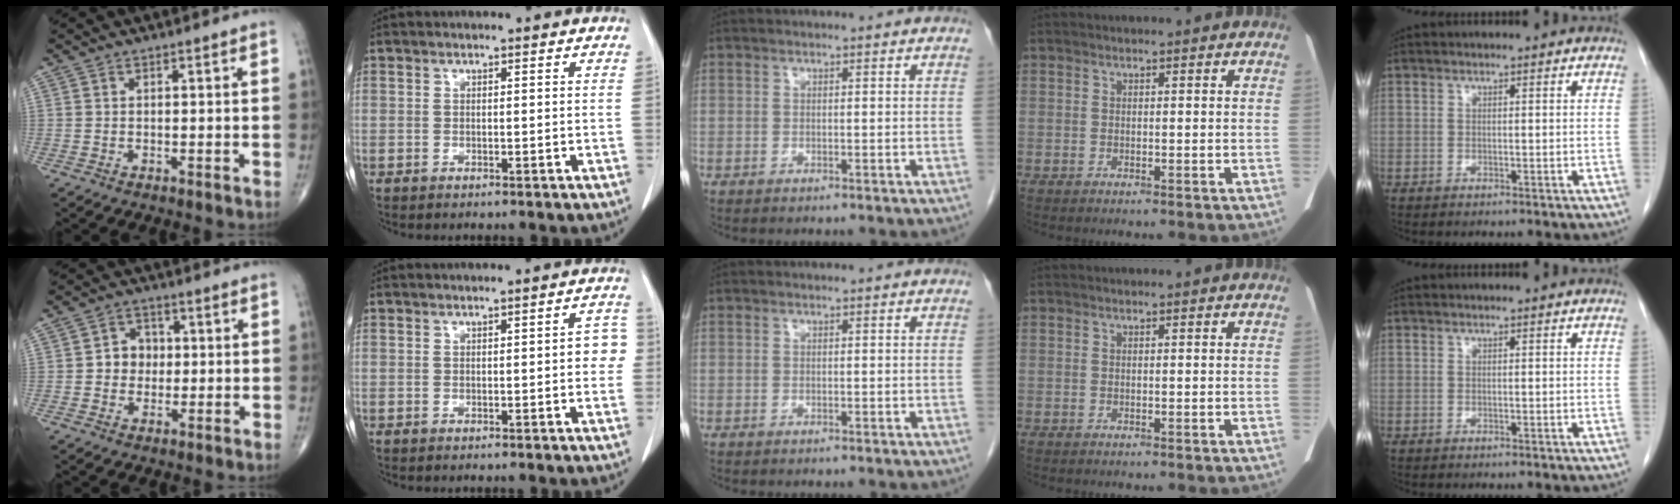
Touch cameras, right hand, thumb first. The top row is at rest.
{"thumb": {"total": 5.2, "force": [0.1, 4.6, 2.5], "torque": [-0.009, 0.011, -0.006]}, "index": {"total": 3.1, "force": [-0.1, 1.0, 2.9], "torque": [-0.021, 0.007, -0.005]}}